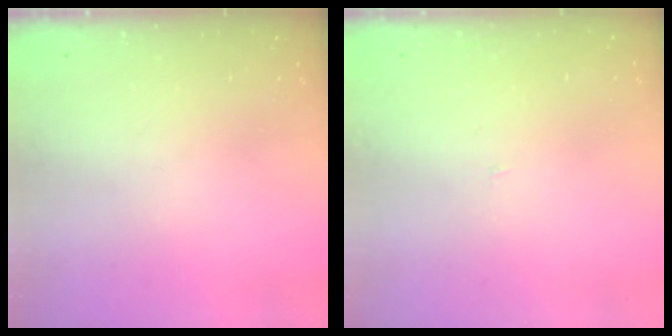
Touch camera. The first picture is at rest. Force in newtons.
{"total": 2.0, "press": 2.0, "slide": 0.1}